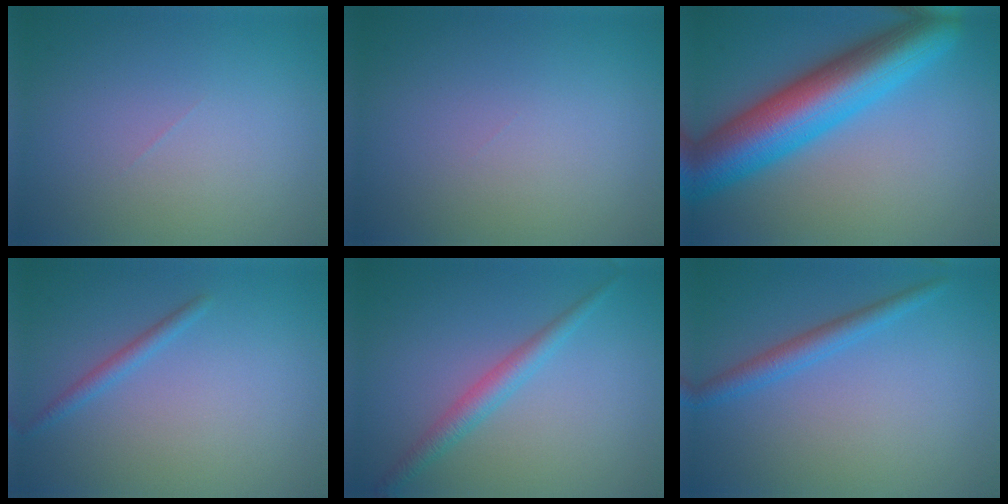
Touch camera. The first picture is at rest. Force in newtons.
{"total": 0.0}
{"total": 10.7, "press": 10.7, "slide": 0.1}
{"total": 1.3, "press": 1.2, "slide": 0.1}
{"total": 2.4, "press": 2.3, "slide": 0.2}
{"total": 2.3, "press": 2.3, "slide": 0.1}